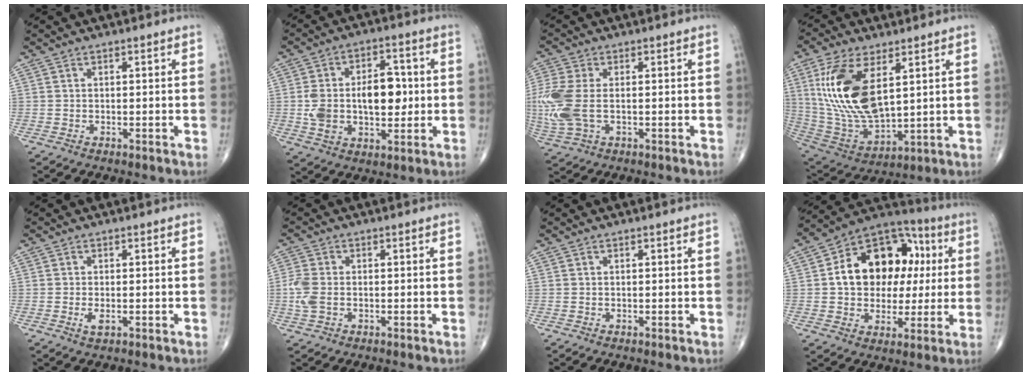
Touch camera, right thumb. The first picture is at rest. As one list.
[{"total": 13.8, "force": [0.2, 8.2, 11.1], "torque": [-0.172, 0.020, 0.011]}, {"total": 10.8, "force": [-0.4, 6.1, 8.9], "torque": [-0.246, -0.005, -0.005]}, {"total": 19.2, "force": [5.6, 9.1, 15.9], "torque": [-0.317, -0.028, 0.119]}, {"total": 1.8, "force": [-0.5, 0.7, 1.6], "torque": [-0.035, -0.005, -0.008]}, {"total": 4.6, "force": [-0.6, 2.9, 3.4], "torque": [-0.098, 0.004, -0.015]}, {"total": 0.0}, {"total": 18.7, "force": [2.6, 13.5, 12.6], "torque": [-0.152, 0.026, 0.038]}]